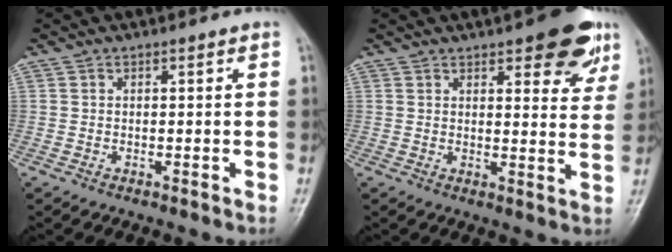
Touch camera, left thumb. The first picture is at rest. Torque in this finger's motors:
{"motor_torque": [2.09, 1.11, 1.40, -1.25, 0.23]}